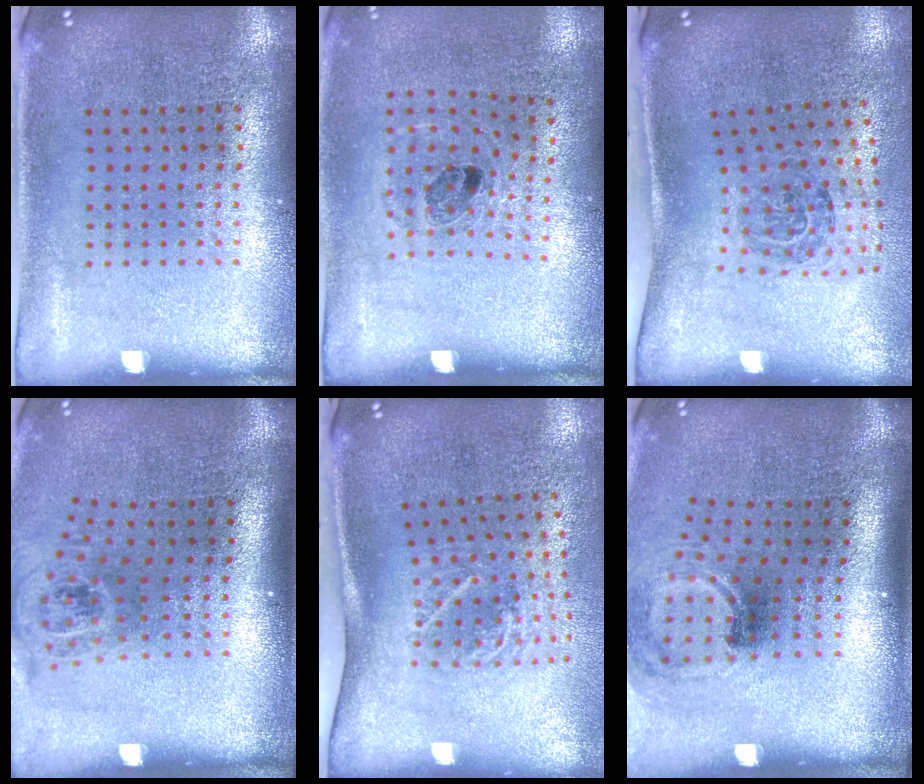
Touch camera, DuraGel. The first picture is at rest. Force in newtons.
{"total": 1.0, "press": 0.9, "slide": 0.6}
{"total": 1.7, "press": 1.2, "slide": 1.2}
{"total": 1.7, "press": 1.2, "slide": 1.2}
{"total": 2.0, "press": 1.4, "slide": 1.4}
{"total": 1.8, "press": 1.1, "slide": 1.4}